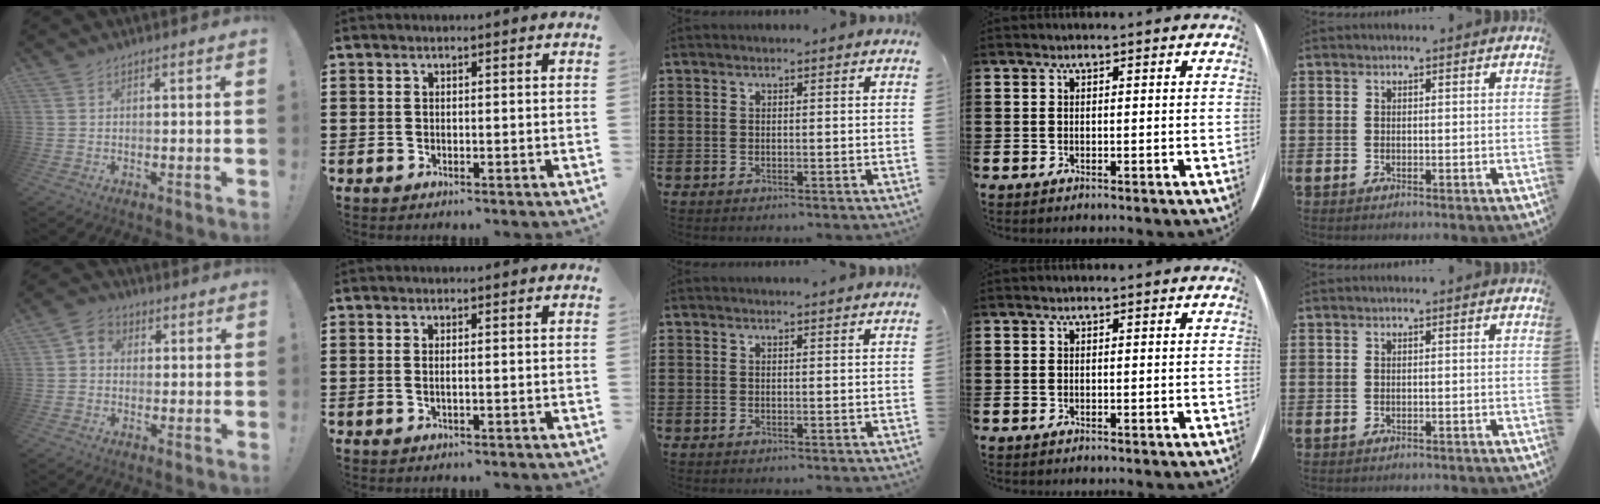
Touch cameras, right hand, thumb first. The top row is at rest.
{"thumb": {"total": 4.5, "force": [0.0, 3.9, 2.1], "torque": [-0.033, 0.009, 0.002]}, "index": {"total": 0.8, "force": [0.0, 0.1, 0.8], "torque": [-0.015, -0.002, 0.001]}, "middle": {"total": 0.7, "force": [0.7, 0.0, 0.1], "torque": [0.003, -0.005, 0.012]}}